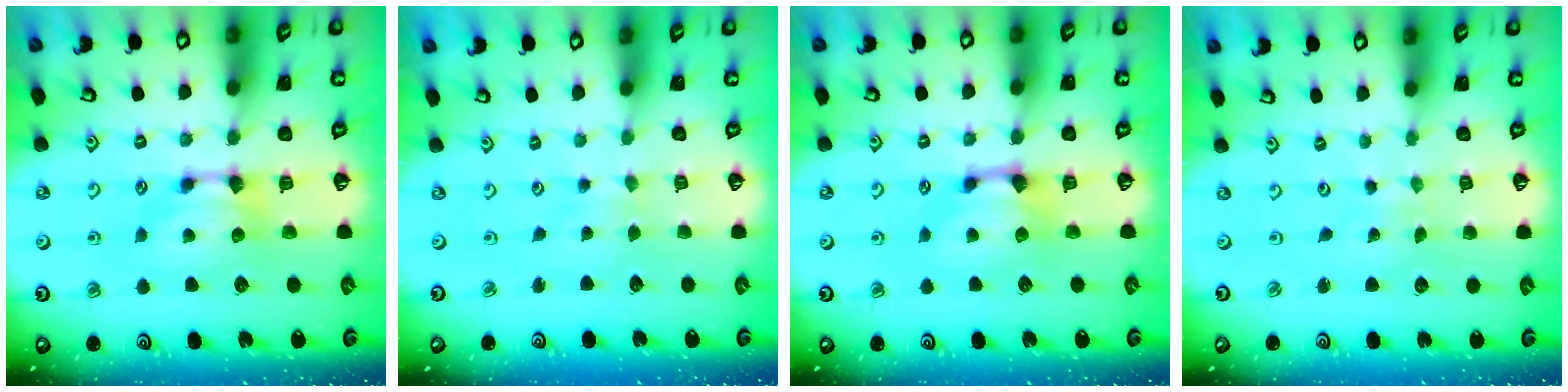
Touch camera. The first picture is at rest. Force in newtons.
{"total": 2.4, "press": 2.4, "slide": 0.1}
{"total": 1.0, "press": 0.4, "slide": 1.0}
{"total": 6.5, "press": 6.5, "slide": 0.4}